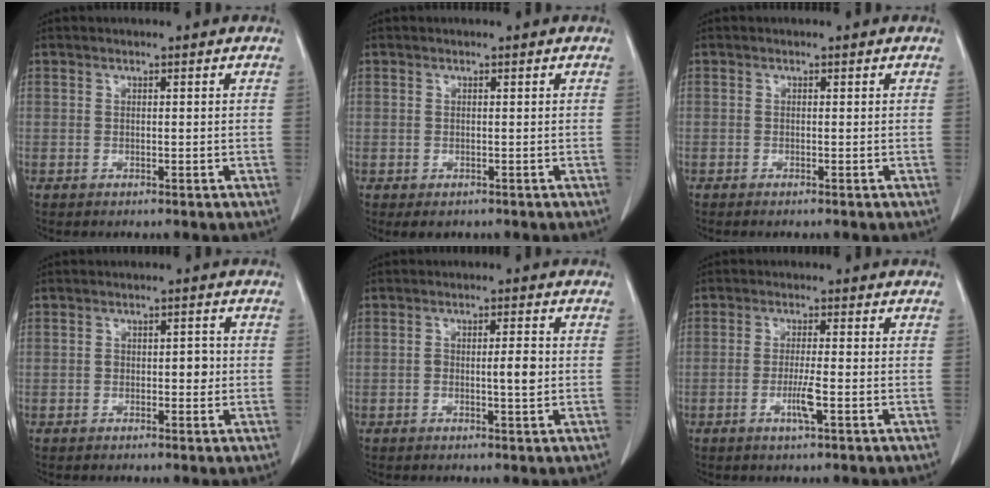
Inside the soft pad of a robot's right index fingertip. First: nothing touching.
{"total": 1.6, "force": [-0.8, 1.3, 0.5], "torque": [-0.008, 0.001, -0.004]}
{"total": 0.8, "force": [-0.7, 0.0, 0.4], "torque": [-0.009, -0.001, -0.010]}
{"total": 2.7, "force": [-0.3, 1.5, 2.2], "torque": [-0.031, 0.007, 0.000]}
{"total": 3.4, "force": [-0.3, 0.7, 3.3], "torque": [-0.056, 0.004, -0.001]}
{"total": 3.7, "force": [-1.4, -0.1, 3.5], "torque": [-0.072, -0.006, -0.024]}